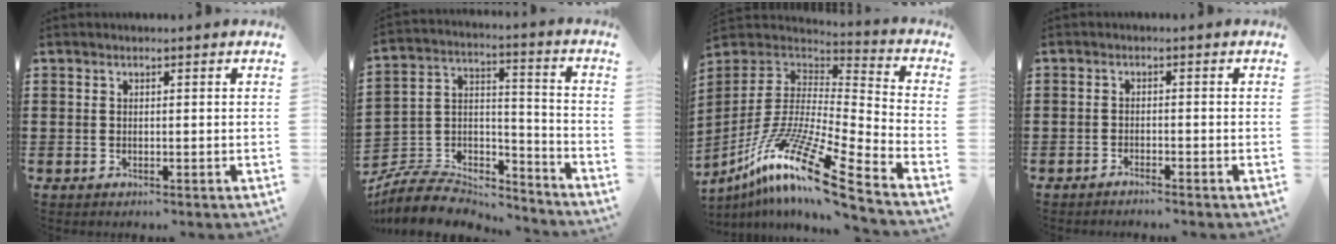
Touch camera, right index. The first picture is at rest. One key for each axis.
{"total": 8.0, "fx": -7.1, "fy": 3.1, "fz": 1.9, "tx": -0.049, "ty": 0.007, "tz": -0.141}
{"total": 15.4, "fx": -10.1, "fy": 1.6, "fz": 11.6, "tx": -0.227, "ty": 0.014, "tz": -0.191}
{"total": 1.3, "fx": -1.3, "fy": -0.1, "fz": 0.0, "tx": -0.003, "ty": 0.002, "tz": -0.025}